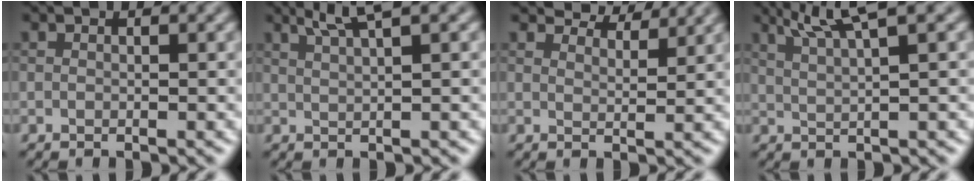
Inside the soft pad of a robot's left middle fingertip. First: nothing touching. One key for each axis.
{"total": 3.3, "fx": 2.4, "fy": 0.4, "fz": 2.3, "tx": -0.032, "ty": 0.010, "tz": 0.037}
{"total": 4.5, "fx": 4.4, "fy": 0.5, "fz": 1.1, "tx": -0.026, "ty": -0.001, "tz": 0.061}
{"total": 4.5, "fx": 3.0, "fy": 0.6, "fz": 3.2, "tx": -0.050, "ty": 0.013, "tz": 0.049}